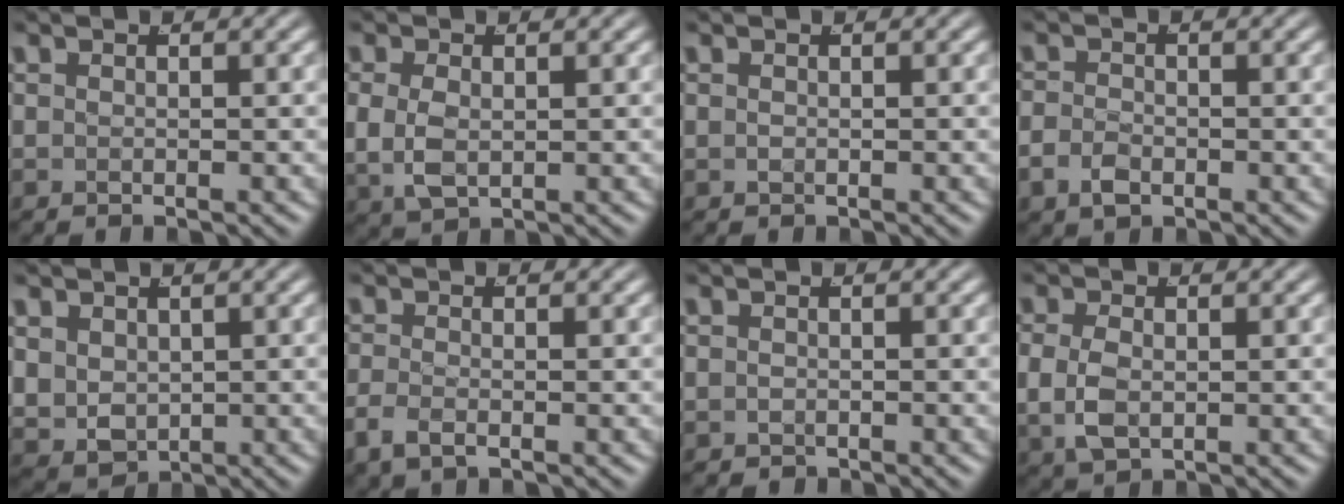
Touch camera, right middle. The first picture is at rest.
{"total": 3.7, "force": [0.1, 2.8, 2.5], "torque": [-0.067, -0.016, 0.014]}
{"total": 0.0}
{"total": 2.2, "force": [-1.1, 1.6, 1.1], "torque": [-0.026, -0.009, -0.016]}
{"total": 5.8, "force": [-0.1, 5.1, 2.7], "torque": [-0.080, -0.037, 0.020]}
{"total": 2.1, "force": [-1.3, 0.9, 1.4], "torque": [-0.034, -0.010, -0.017]}
{"total": 0.7, "force": [-0.6, 0.3, 0.0], "torque": [-0.011, -0.011, -0.002]}
{"total": 3.3, "force": [-0.1, 2.3, 2.3], "torque": [-0.063, -0.015, 0.011]}